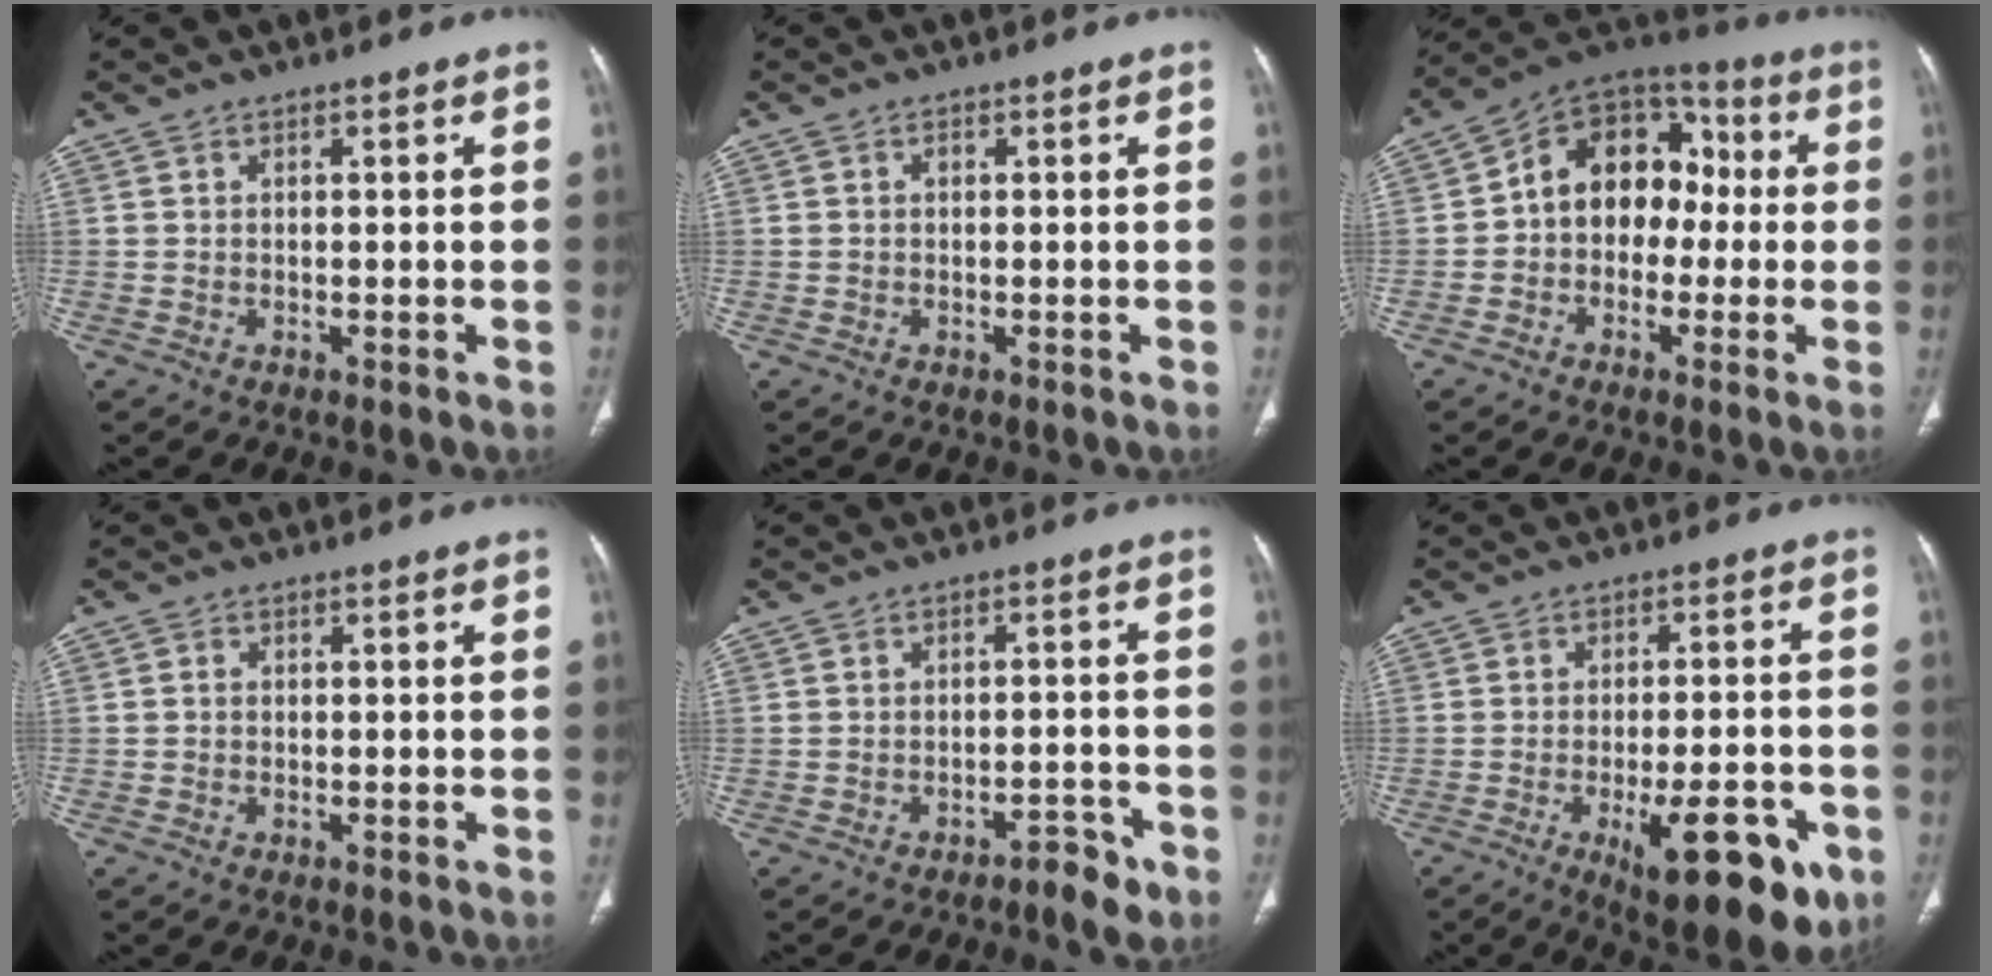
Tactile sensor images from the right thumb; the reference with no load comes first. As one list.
[{"total": 0.7, "force": [0.0, 0.6, 0.4], "torque": [-0.005, 0.002, -0.003]}, {"total": 14.1, "force": [-0.3, 10.9, 8.9], "torque": [-0.086, 0.050, -0.022]}, {"total": 0.8, "force": [-0.1, 0.8, 0.3], "torque": [-0.003, 0.003, -0.003]}, {"total": 4.2, "force": [-2.9, 1.7, 2.5], "torque": [-0.024, 0.027, -0.039]}, {"total": 16.5, "force": [-6.9, 6.1, 13.7], "torque": [-0.142, 0.018, -0.081]}]